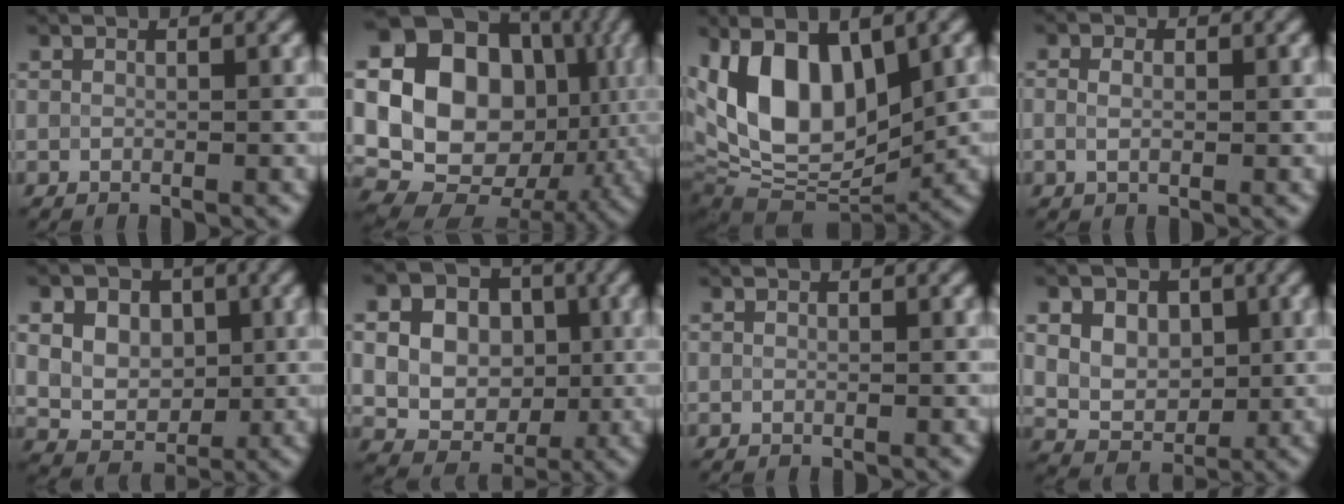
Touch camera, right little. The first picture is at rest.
{"total": 19.9, "force": [2.3, 16.7, 10.6], "torque": [-0.192, 0.005, 0.035]}
{"total": 12.1, "force": [2.2, 6.5, 10.0], "torque": [-0.172, 0.003, 0.029]}
{"total": 1.7, "force": [0.1, 1.0, 1.3], "torque": [-0.021, 0.002, -0.004]}
{"total": 10.2, "force": [3.6, 7.7, 5.7], "torque": [-0.086, 0.035, 0.052]}
{"total": 13.9, "force": [2.0, 12.3, 6.2], "torque": [-0.131, 0.030, 0.024]}
{"total": 0.0}
{"total": 9.3, "force": [3.4, 6.9, 5.2], "torque": [-0.075, 0.033, 0.048]}